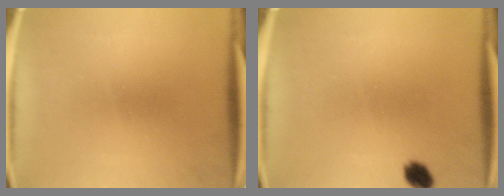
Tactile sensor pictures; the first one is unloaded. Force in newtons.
{"total": 2.9}